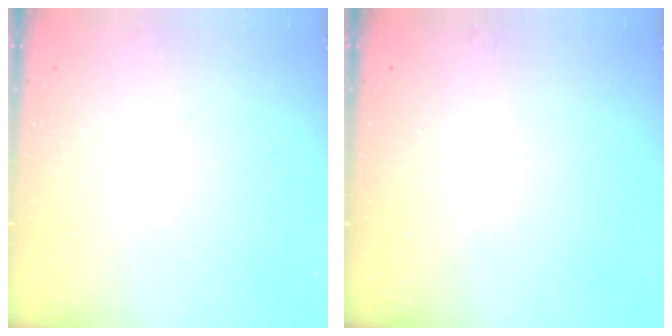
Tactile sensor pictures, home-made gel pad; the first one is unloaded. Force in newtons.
{"total": 0.0}